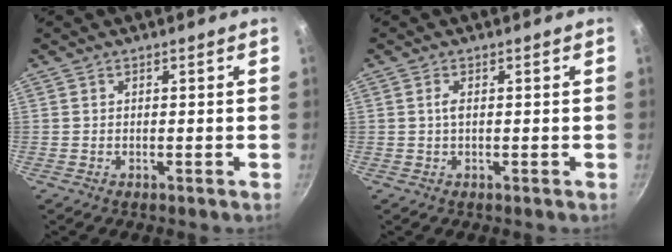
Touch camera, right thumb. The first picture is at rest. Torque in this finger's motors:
{"motor_torque": [0.10, 0.06, 0.51, 0.08, -0.02]}